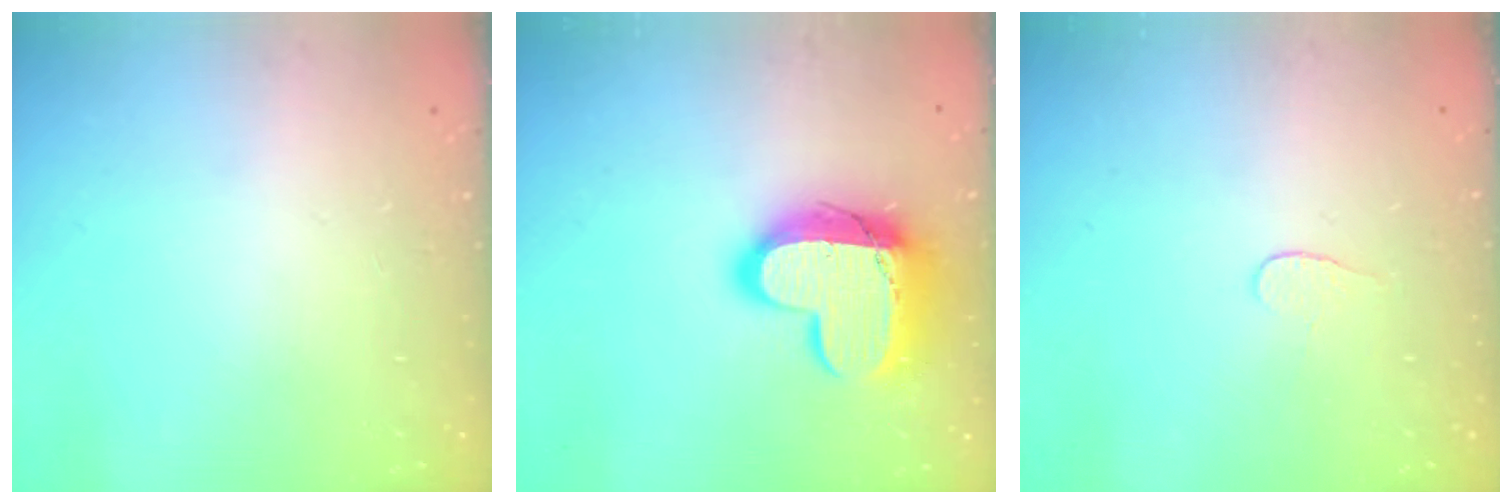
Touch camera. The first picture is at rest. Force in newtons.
{"total": 16.2, "press": 16.1, "slide": 1.1}
{"total": 3.4, "press": 3.4, "slide": 0.4}